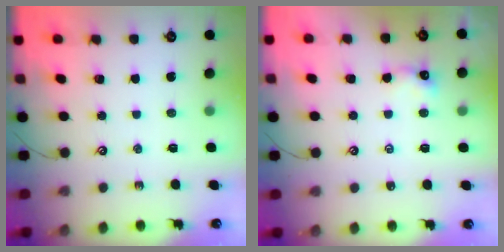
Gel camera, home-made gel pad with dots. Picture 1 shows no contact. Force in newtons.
{"total": 1.6, "press": 1.6, "slide": 0.4}